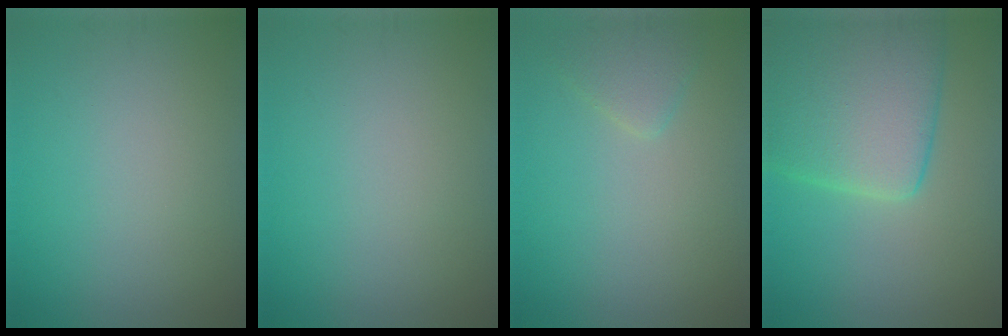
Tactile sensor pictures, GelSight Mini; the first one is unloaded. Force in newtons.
{"total": 0.0}
{"total": 1.7, "press": 1.7, "slide": 0.2}
{"total": 8.9, "press": 8.9, "slide": 0.3}